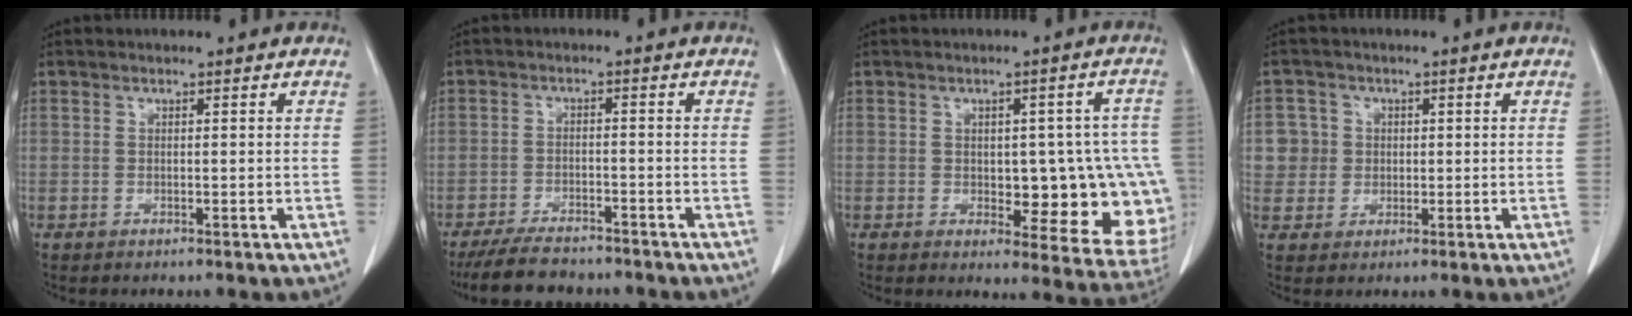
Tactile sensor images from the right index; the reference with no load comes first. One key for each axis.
{"total": 8.0, "fx": -7.0, "fy": 2.5, "fz": 3.0, "tx": -0.051, "ty": -0.014, "tz": -0.111}
{"total": 14.9, "fx": -1.9, "fy": 6.0, "fz": 13.5, "tx": -0.111, "ty": 0.019, "tz": -0.001}
{"total": 4.8, "fx": 0.6, "fy": 4.7, "fz": 0.0, "tx": 0.010, "ty": 0.014, "tz": 0.016}